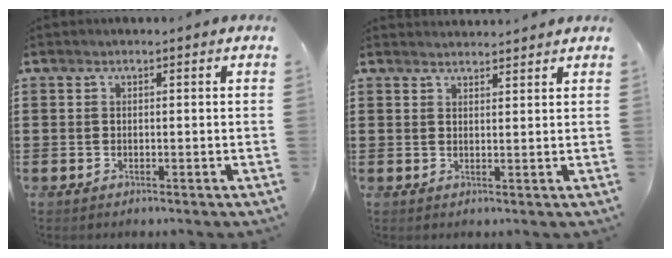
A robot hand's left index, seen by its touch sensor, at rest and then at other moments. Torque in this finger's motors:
{"motor_torque": [0.70, -1.44, -0.02, -0.02]}